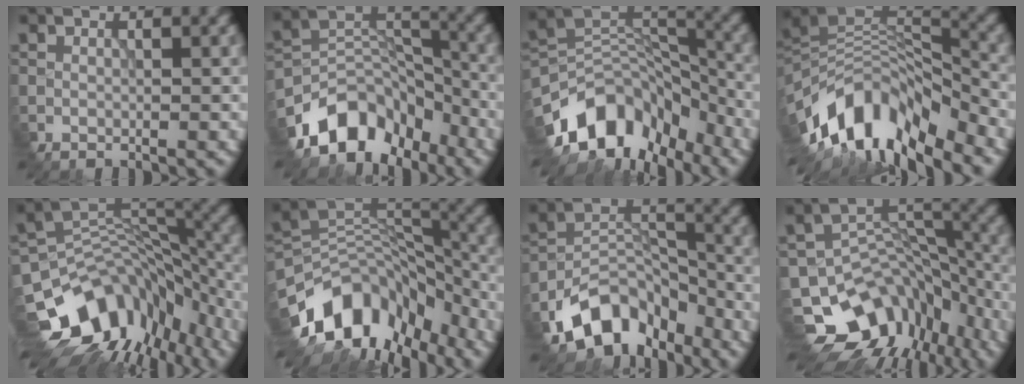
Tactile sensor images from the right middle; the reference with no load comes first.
{"total": 8.2, "force": [-6.2, 4.8, 2.4], "torque": [-0.028, 0.004, -0.115]}
{"total": 11.2, "force": [-7.7, 6.4, 5.0], "torque": [-0.098, 0.017, -0.139]}
{"total": 11.8, "force": [-7.2, 4.7, 8.1], "torque": [-0.163, 0.020, -0.121]}
{"total": 12.1, "force": [-6.7, 8.0, 6.1], "torque": [-0.135, -0.001, -0.099]}
{"total": 12.2, "force": [-7.7, 7.0, 6.3], "torque": [-0.130, 0.017, -0.132]}
{"total": 8.2, "force": [-6.1, 4.6, 2.9], "torque": [-0.048, -0.001, -0.118]}
{"total": 10.3, "force": [-6.2, 7.0, 4.3], "torque": [-0.079, -0.004, -0.089]}